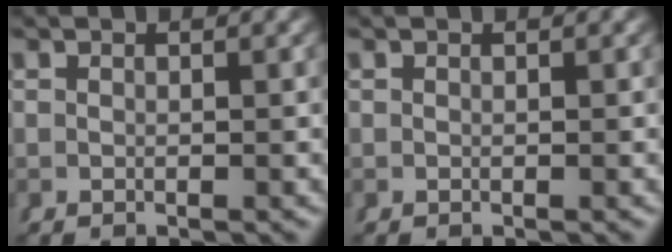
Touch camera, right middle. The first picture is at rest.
{"total": 0.0}